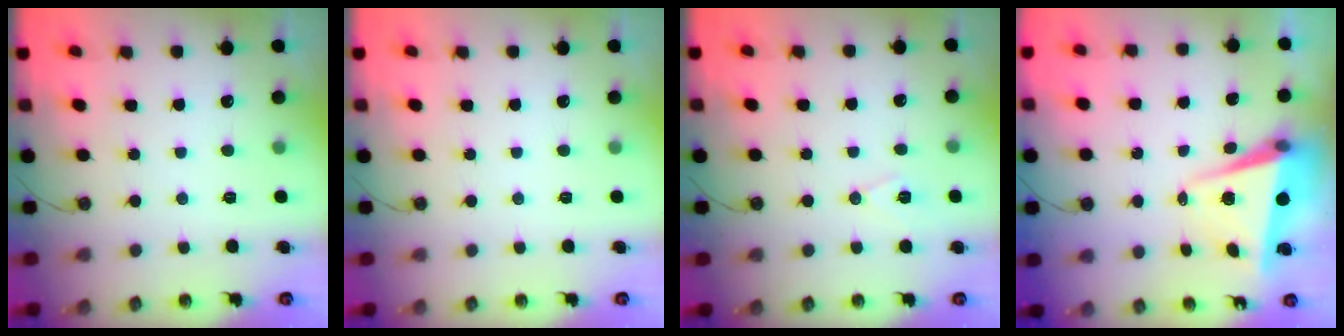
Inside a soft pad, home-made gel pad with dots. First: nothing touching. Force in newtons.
{"total": 0.0}
{"total": 7.2, "press": 6.1, "slide": 3.9}
{"total": 5.9, "press": 5.8, "slide": 0.8}